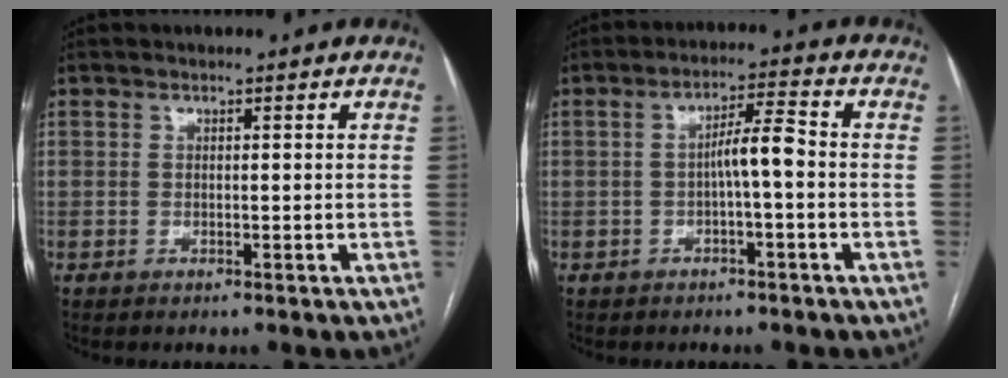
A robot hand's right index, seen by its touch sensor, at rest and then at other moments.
{"total": 4.8, "force": [-0.7, 0.5, 4.7], "torque": [-0.076, 0.015, -0.010]}